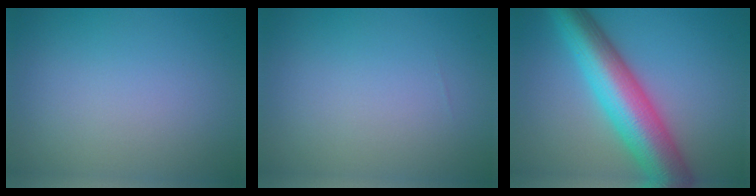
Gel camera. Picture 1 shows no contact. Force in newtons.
{"total": 0.0}
{"total": 10.0, "press": 10.0, "slide": 0.3}